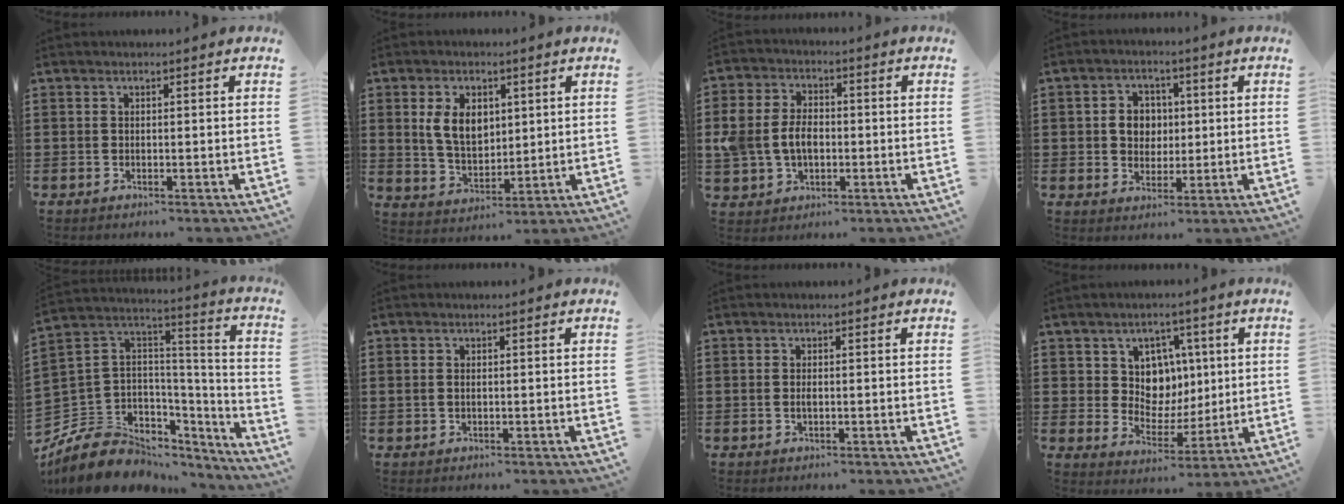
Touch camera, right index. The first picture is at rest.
{"total": 6.8, "force": [1.8, 4.4, 4.9], "torque": [-0.115, 0.006, 0.024]}
{"total": 6.5, "force": [-0.6, 4.8, 4.3], "torque": [-0.115, 0.004, -0.018]}
{"total": 4.8, "force": [0.5, 4.2, 2.2], "torque": [-0.052, 0.012, 0.002]}
{"total": 10.1, "force": [-6.7, 7.0, 2.8], "torque": [-0.082, 0.008, -0.124]}
{"total": 0.9, "force": [0.0, 0.5, 0.7], "torque": [-0.016, 0.003, 0.000]}
{"total": 1.0, "force": [-0.2, 0.4, 0.9], "torque": [-0.018, 0.000, -0.004]}
{"total": 7.7, "force": [2.9, 6.6, 2.5], "torque": [-0.070, -0.005, 0.055]}